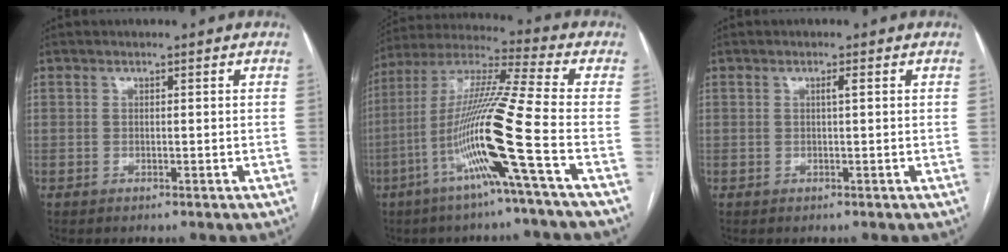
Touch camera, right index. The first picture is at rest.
{"total": 16.3, "force": [-5.9, -2.2, 15.0], "torque": [-0.297, -0.010, -0.121]}
{"total": 0.9, "force": [0.2, -0.1, 0.8], "torque": [-0.015, 0.002, 0.004]}